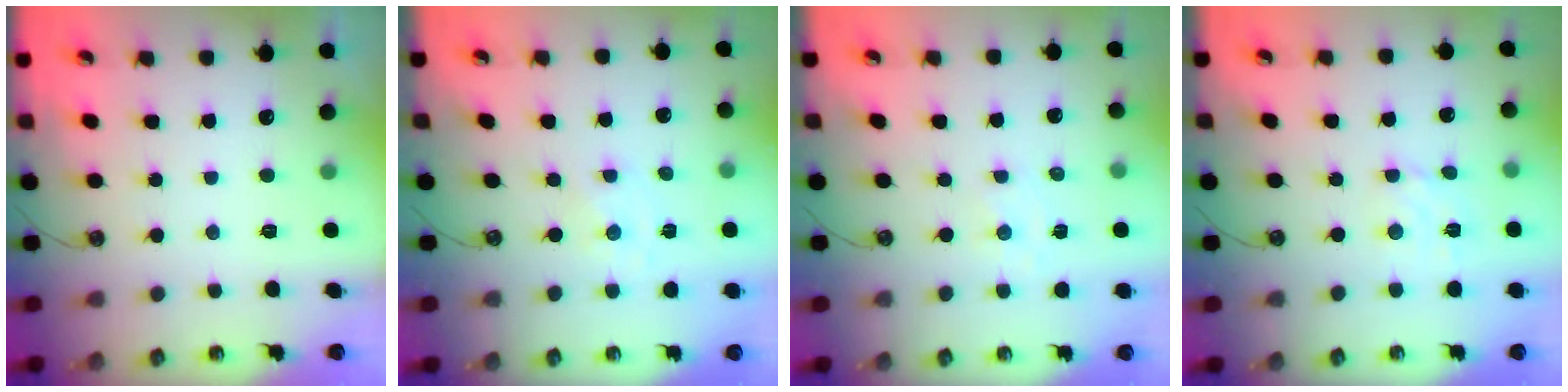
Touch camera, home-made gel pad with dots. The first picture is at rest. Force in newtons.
{"total": 0.0}
{"total": 2.5, "press": 2.5, "slide": 0.4}
{"total": 2.9, "press": 2.9, "slide": 0.4}